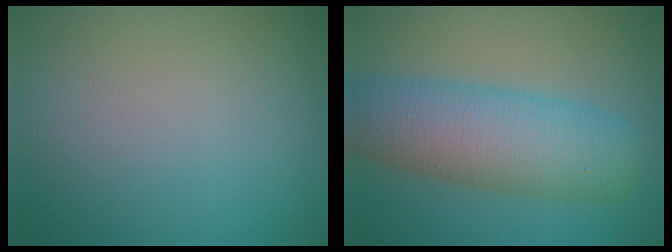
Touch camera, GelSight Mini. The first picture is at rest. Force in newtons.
{"total": 7.7, "press": 7.7, "slide": 0.2}